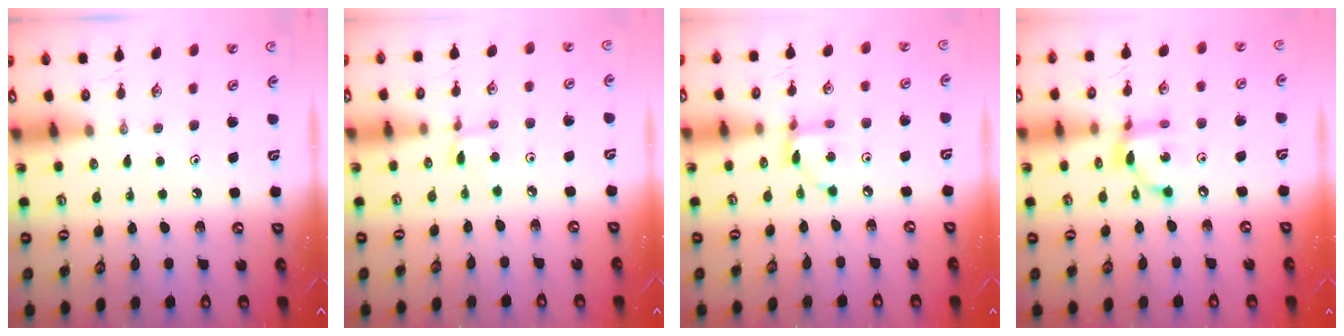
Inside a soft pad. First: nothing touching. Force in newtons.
{"total": 2.0, "press": 2.0, "slide": 0.2}
{"total": 4.6, "press": 4.6, "slide": 0.2}
{"total": 9.6, "press": 9.6, "slide": 0.5}